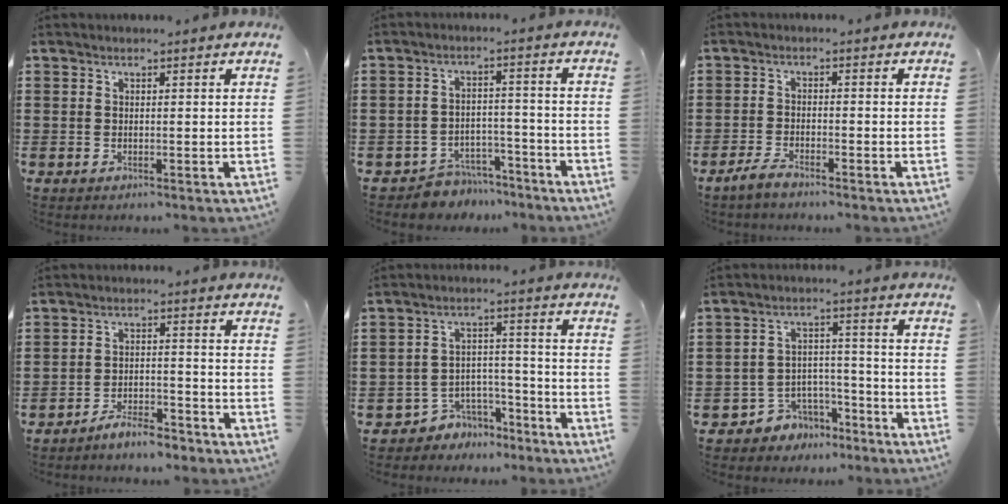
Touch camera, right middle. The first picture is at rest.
{"total": 4.9, "force": [-4.8, 1.1, -0.1], "torque": [-0.004, 0.014, -0.099]}
{"total": 2.7, "force": [-2.3, 0.4, 1.3], "torque": [-0.036, 0.001, -0.050]}
{"total": 4.5, "force": [-4.3, 0.6, 1.1], "torque": [-0.027, 0.008, -0.089]}
{"total": 4.7, "force": [-4.2, 2.1, 0.2], "torque": [-0.013, 0.013, -0.088]}
{"total": 4.9, "force": [-4.2, 2.6, 0.2], "torque": [-0.015, 0.014, -0.086]}